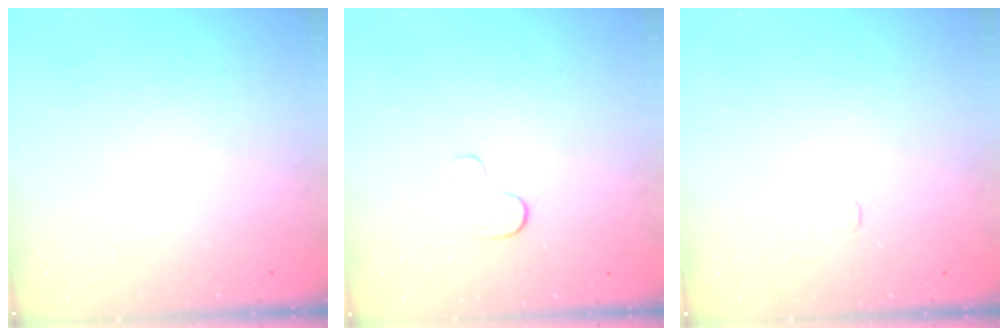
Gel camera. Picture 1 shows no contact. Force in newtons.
{"total": 4.8, "press": 4.8, "slide": 0.4}
{"total": 1.7, "press": 1.7, "slide": 0.2}